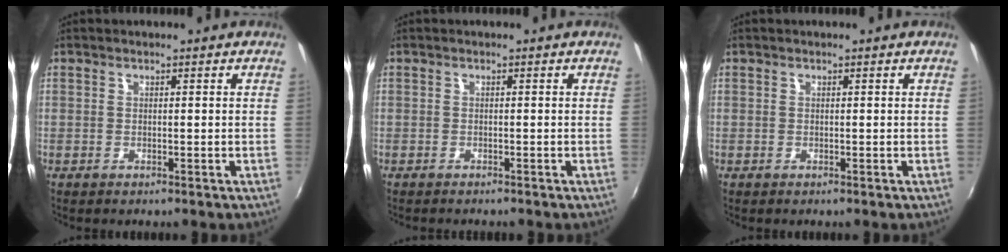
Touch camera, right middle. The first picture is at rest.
{"total": 1.2, "force": [-1.1, 0.3, 0.3], "torque": [-0.009, -0.007, -0.019]}
{"total": 0.0}